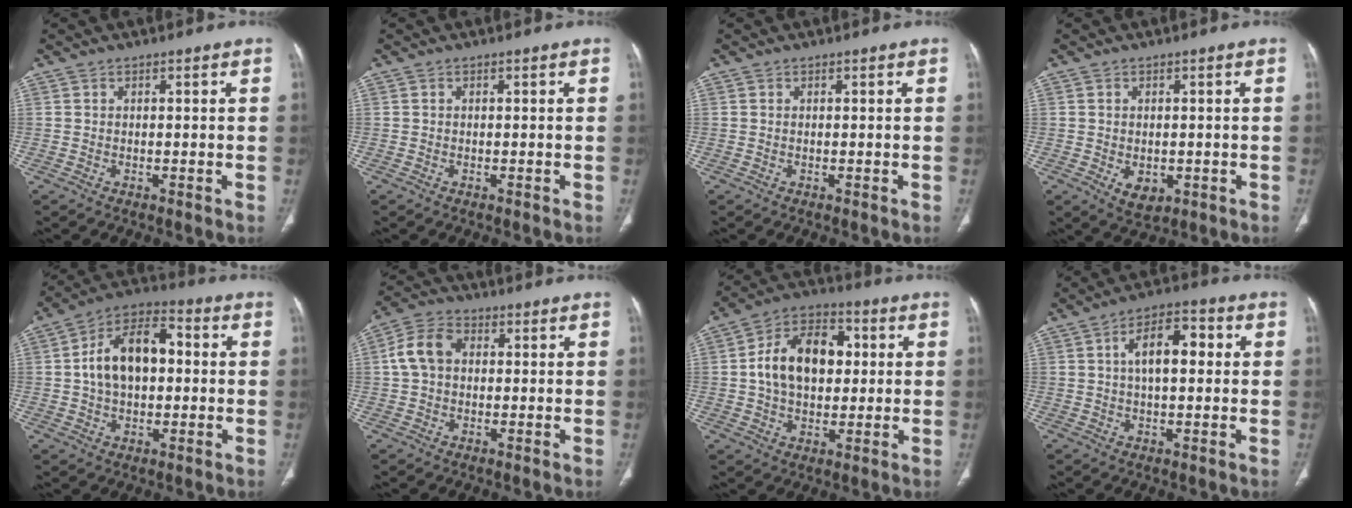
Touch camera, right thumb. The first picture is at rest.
{"total": 0.0}
{"total": 0.0}
{"total": 4.2, "force": [-1.0, 2.8, 3.0], "torque": [-0.039, -0.004, -0.003]}
{"total": 14.3, "force": [1.1, 8.8, 11.2], "torque": [-0.176, 0.032, 0.010]}
{"total": 7.6, "force": [0.9, 5.6, 5.1], "torque": [-0.097, 0.023, 0.012]}
{"total": 15.0, "force": [1.8, 10.0, 11.1], "torque": [-0.162, 0.019, 0.023]}
{"total": 9.0, "force": [1.6, 4.4, 7.7], "torque": [-0.114, 0.021, 0.019]}